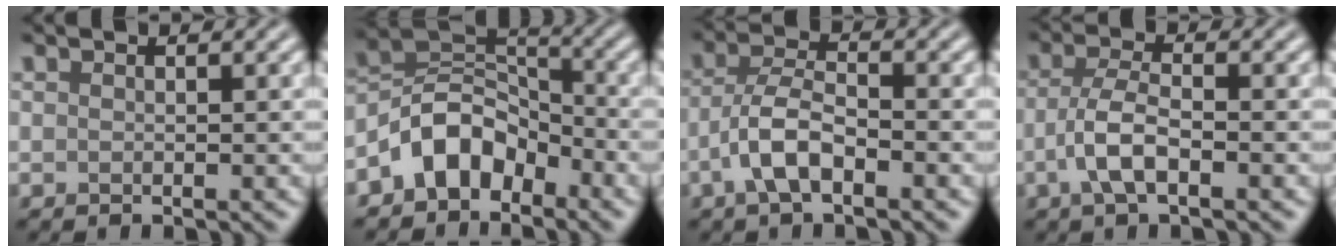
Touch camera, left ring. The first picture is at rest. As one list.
[{"total": 5.8, "force": [-3.6, 3.6, 2.8], "torque": [-0.035, 0.011, -0.079]}, {"total": 4.2, "force": [-1.9, 1.7, 3.4], "torque": [-0.068, 0.008, -0.046]}, {"total": 3.6, "force": [-1.3, 1.3, 3.1], "torque": [-0.068, 0.002, -0.031]}]